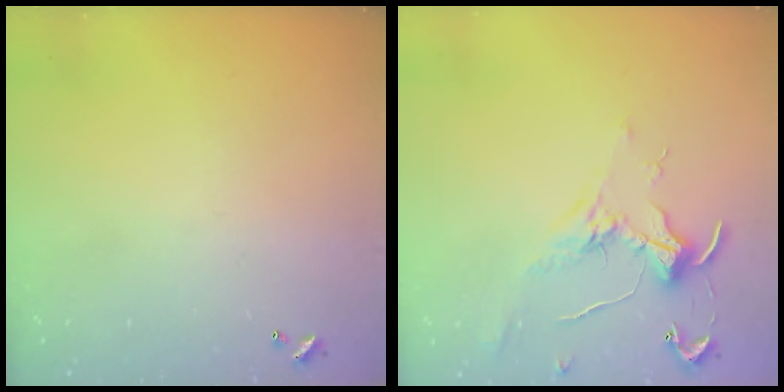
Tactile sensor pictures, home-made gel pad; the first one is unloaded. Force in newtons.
{"total": 0.7, "press": 0.3, "slide": 0.7}